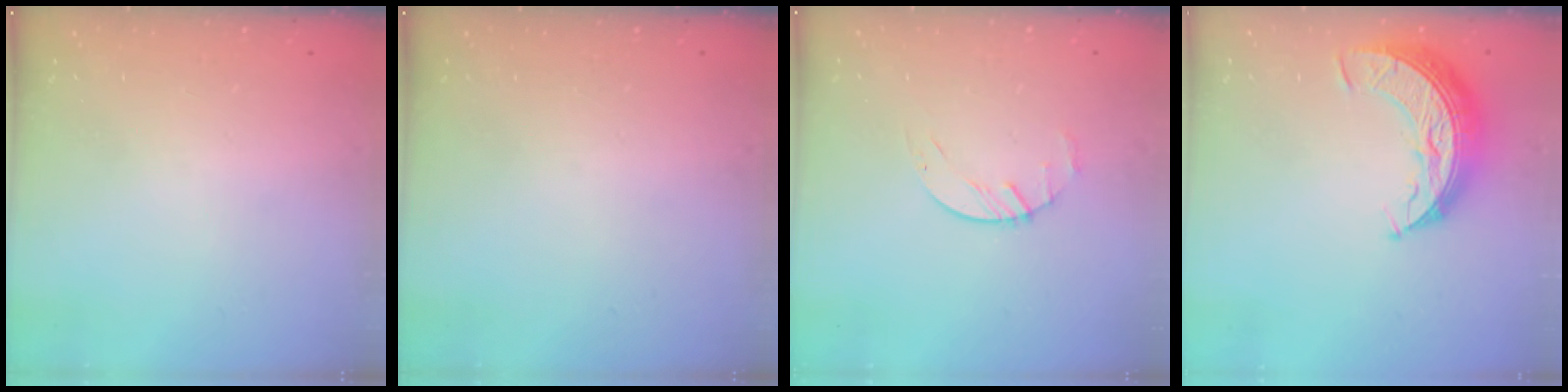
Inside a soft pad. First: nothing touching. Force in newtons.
{"total": 0.0}
{"total": 2.2, "press": 2.2, "slide": 0.4}
{"total": 10.5, "press": 10.5, "slide": 0.5}